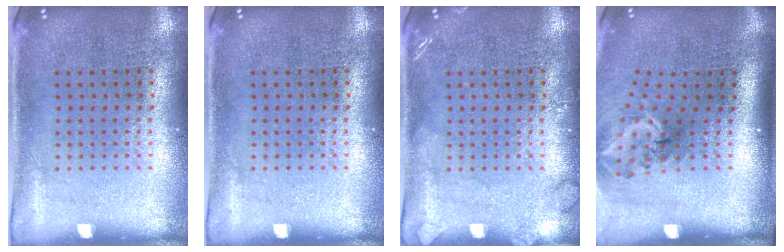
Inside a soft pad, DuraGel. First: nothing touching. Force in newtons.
{"total": 0.0}
{"total": 1.5, "press": 1.5, "slide": 0.2}
{"total": 2.0, "press": 1.3, "slide": 1.5}